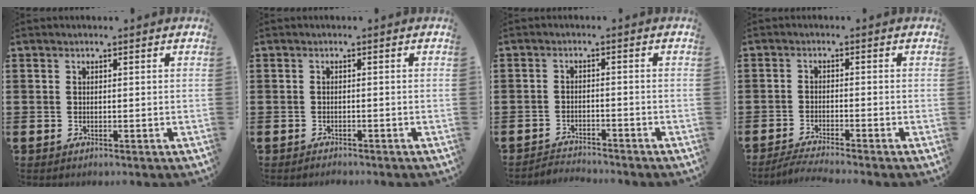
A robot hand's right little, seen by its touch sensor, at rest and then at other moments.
{"total": 0.7, "force": [-0.7, 0.1, 0.0], "torque": [-0.003, -0.002, -0.015]}
{"total": 2.4, "force": [-2.4, 0.0, -0.3], "torque": [-0.003, 0.003, -0.054]}
{"total": 2.2, "force": [-2.0, -0.2, 0.9], "torque": [-0.015, 0.002, -0.038]}